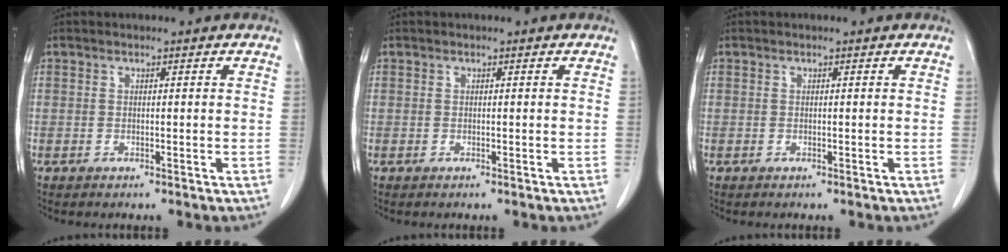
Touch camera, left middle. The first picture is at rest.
{"total": 0.0}
{"total": 0.0}